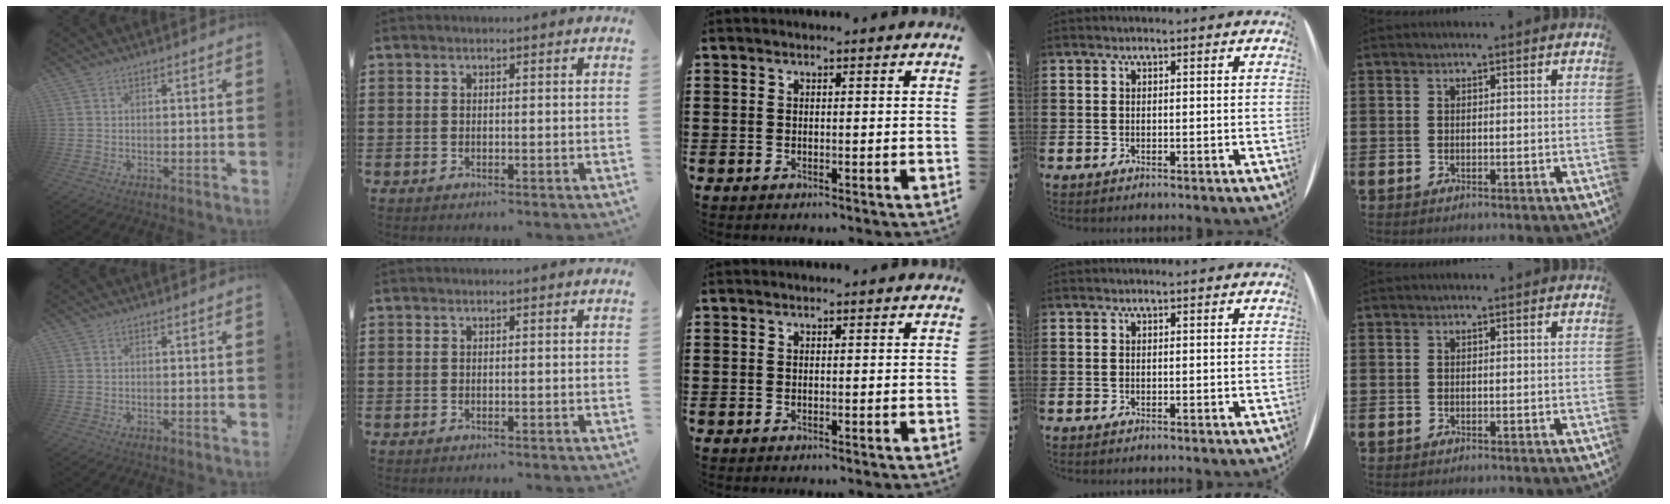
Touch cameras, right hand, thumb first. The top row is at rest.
{}